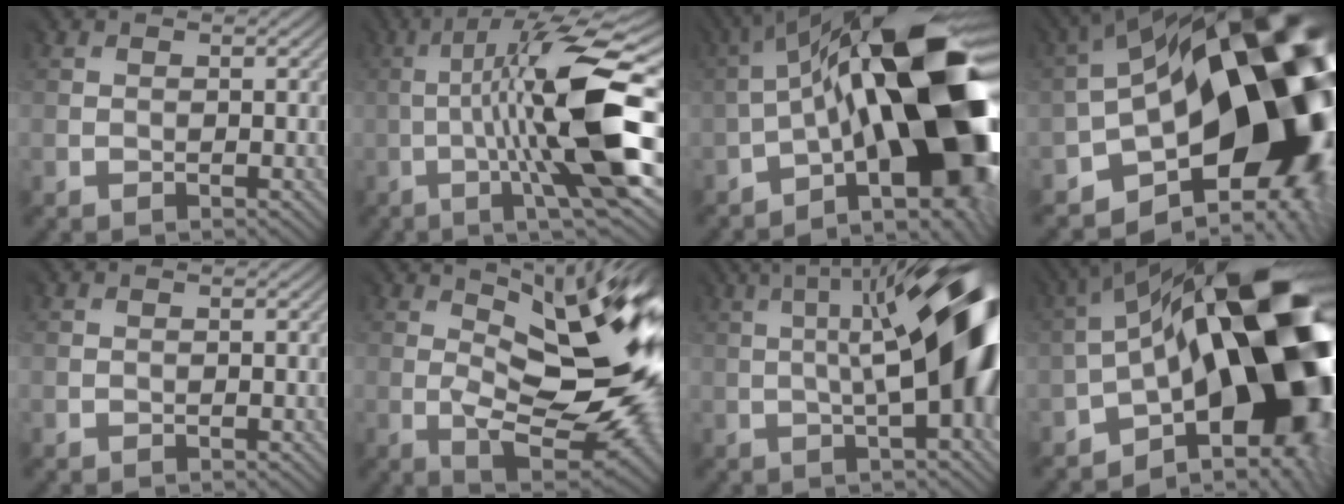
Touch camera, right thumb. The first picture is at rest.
{"total": 14.5, "force": [-1.1, 2.1, 14.3], "torque": [-0.216, 0.017, -0.012]}
{"total": 20.7, "force": [-1.4, 6.9, 19.4], "torque": [-0.285, 0.022, -0.029]}
{"total": 20.6, "force": [-2.6, 11.4, 16.9], "torque": [-0.254, -0.031, -0.032]}
{"total": 0.0}
{"total": 17.8, "force": [2.6, 5.9, 16.6], "torque": [-0.230, 0.013, 0.045]}
{"total": 17.4, "force": [0.7, 5.1, 16.6], "torque": [-0.214, 0.032, 0.001]}
{"total": 19.5, "force": [-1.7, 9.2, 17.0], "torque": [-0.237, 0.006, -0.028]}